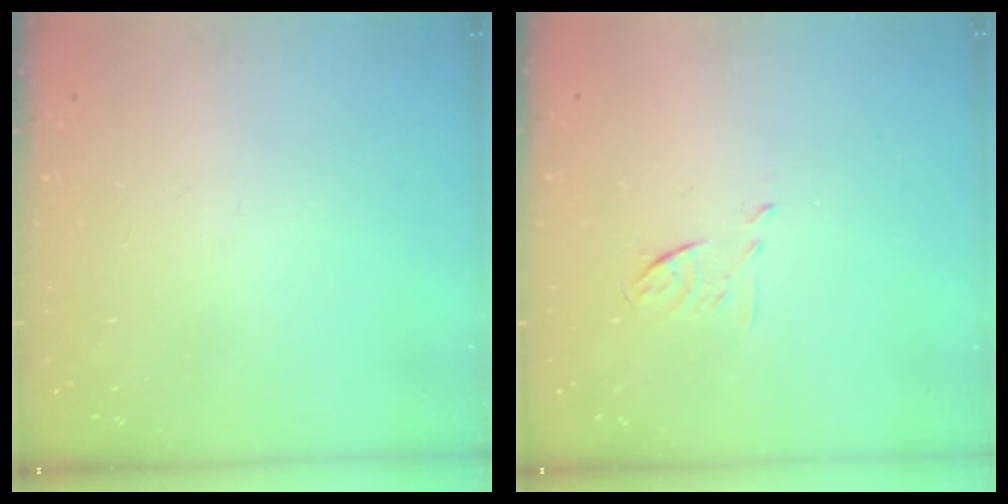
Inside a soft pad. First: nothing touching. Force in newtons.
{"total": 5.1, "press": 5.0, "slide": 1.1}